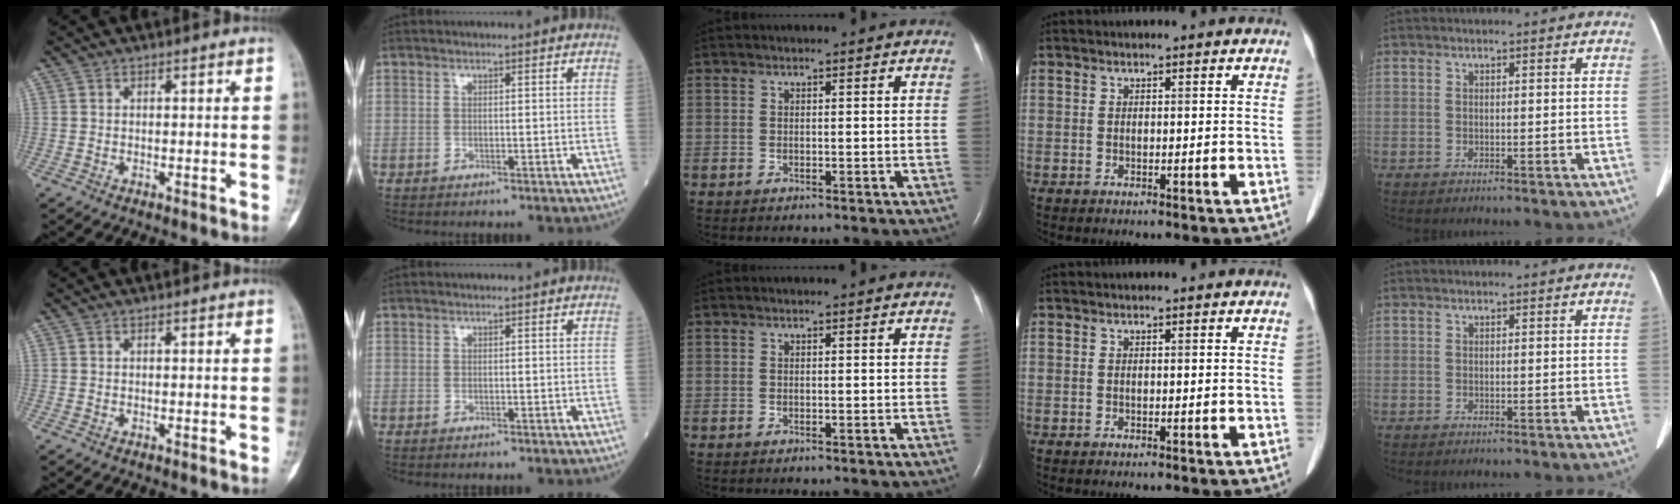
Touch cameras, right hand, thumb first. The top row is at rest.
{}